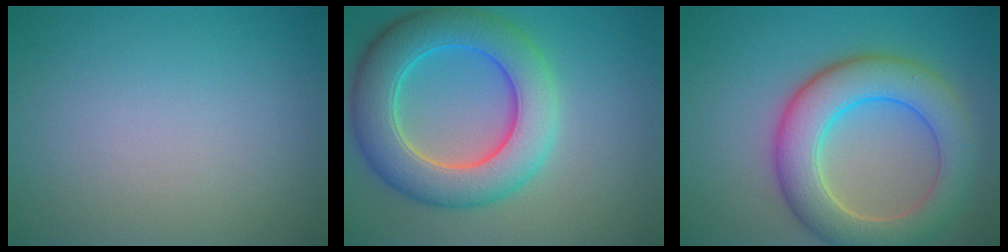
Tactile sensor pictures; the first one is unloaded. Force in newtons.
{"total": 8.6, "press": 8.6, "slide": 0.3}
{"total": 8.1, "press": 8.1, "slide": 0.7}